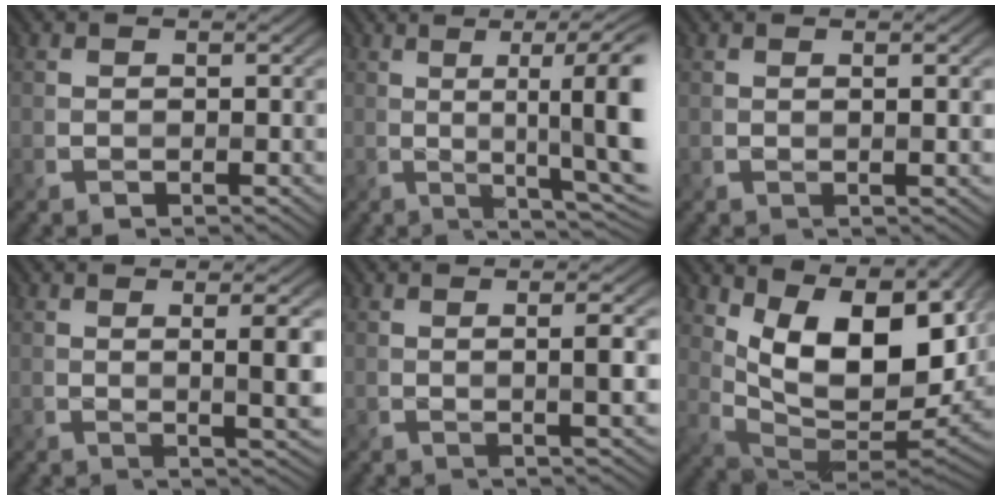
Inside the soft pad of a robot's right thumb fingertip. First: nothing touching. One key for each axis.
{"total": 12.3, "fx": 1.3, "fy": 2.3, "fz": 12.0, "tx": -0.153, "ty": 0.017, "tz": 0.028}
{"total": 1.6, "fx": 0.3, "fy": 0.1, "fz": 1.5, "tx": -0.027, "ty": 0.006, "tz": 0.004}
{"total": 5.8, "fx": 1.0, "fy": 1.0, "fz": 5.7, "tx": -0.085, "ty": 0.006, "tz": 0.021}
{"total": 3.2, "fx": 0.2, "fy": 0.1, "fz": 3.2, "tx": -0.055, "ty": 0.009, "tz": 0.002}
{"total": 15.2, "fx": 6.5, "fy": 6.9, "fz": 11.8, "tx": -0.226, "ty": -0.003, "tz": 0.126}